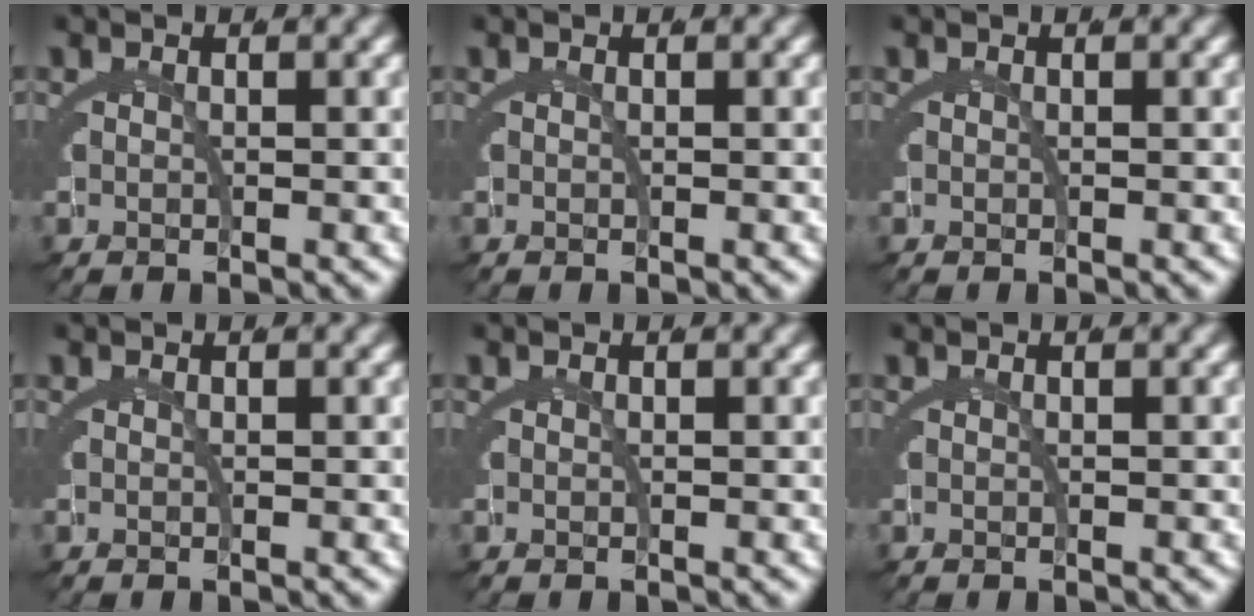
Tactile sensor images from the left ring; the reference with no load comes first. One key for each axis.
{"total": 0.0}
{"total": 0.0}
{"total": 0.0}
{"total": 0.0}
{"total": 0.0}